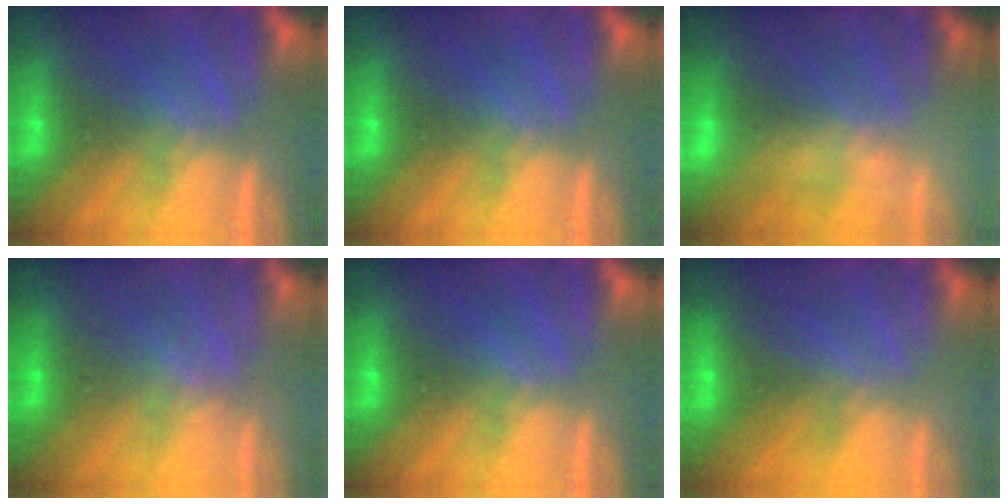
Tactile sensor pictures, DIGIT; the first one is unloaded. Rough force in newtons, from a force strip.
{"total": 0.0}
{"total": 2.5}
{"total": 1.0}
{"total": 0.0}
{"total": 2.3}